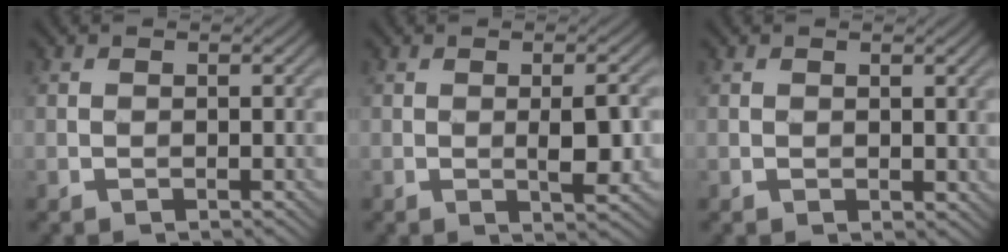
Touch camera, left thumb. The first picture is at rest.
{"total": 3.5, "force": [-0.4, 0.7, 3.4], "torque": [-0.060, 0.000, -0.007]}
{"total": 0.9, "force": [0.5, 0.6, 0.5], "torque": [-0.009, -0.003, 0.011]}